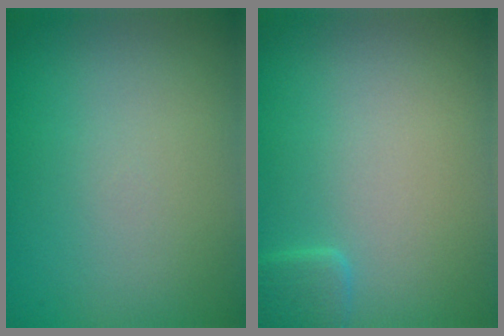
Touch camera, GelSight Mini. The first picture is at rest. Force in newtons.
{"total": 1.3, "press": 1.3, "slide": 0.2}